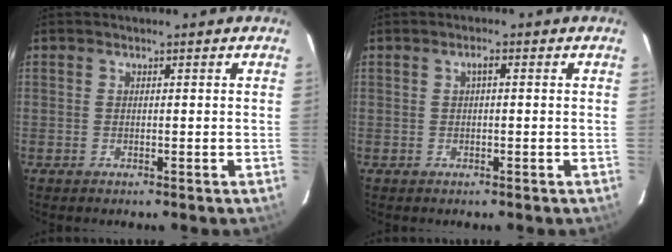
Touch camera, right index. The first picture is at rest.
{"total": 1.1, "force": [0.2, 0.3, 1.1], "torque": [-0.019, 0.007, 0.001]}